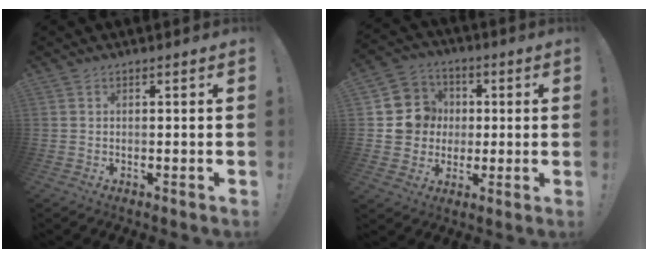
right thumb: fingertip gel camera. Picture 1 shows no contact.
{"total": 11.4, "force": [0.1, 11.0, 2.8], "torque": [-0.035, 0.012, 0.012]}